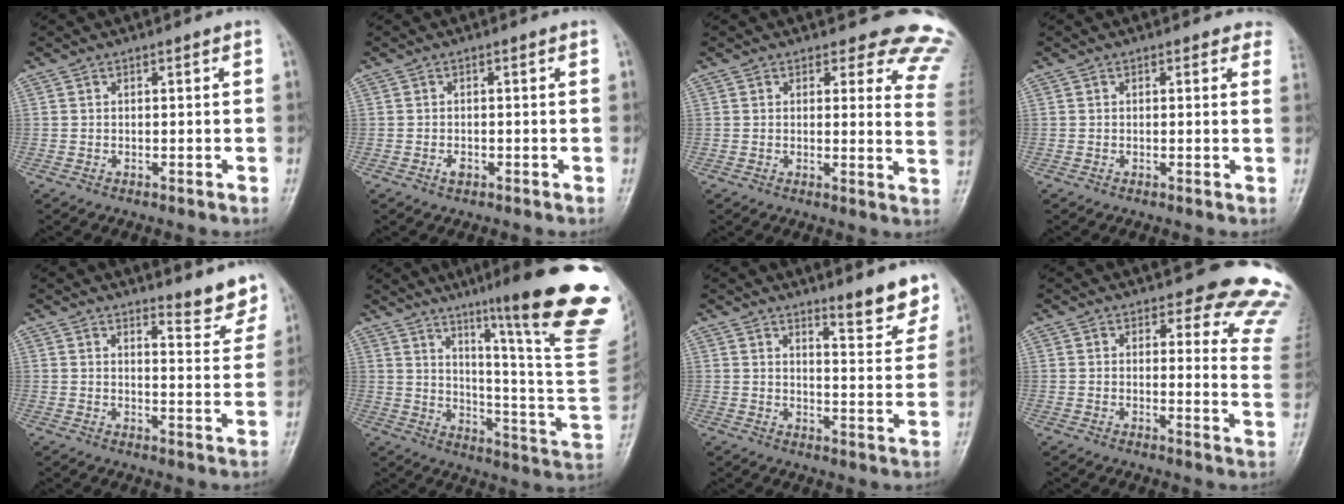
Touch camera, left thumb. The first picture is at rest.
{"total": 1.2, "force": [-0.5, 0.7, 0.9], "torque": [-0.012, 0.001, -0.008]}
{"total": 13.4, "force": [12.5, 4.3, 2.4], "torque": [0.038, -0.110, 0.092]}
{"total": 2.9, "force": [2.5, 1.4, 0.7], "torque": [0.019, -0.009, 0.005]}
{"total": 6.4, "force": [5.9, 1.3, 1.9], "torque": [-0.008, -0.057, 0.068]}
{"total": 29.0, "force": [16.2, 3.1, 23.8], "torque": [-0.267, -0.074, 0.235]}
{"total": 8.3, "force": [6.6, 1.7, 4.6], "torque": [-0.040, -0.054, 0.092]}
{"total": 15.3, "force": [14.2, 4.4, 3.6], "torque": [0.025, -0.131, 0.119]}